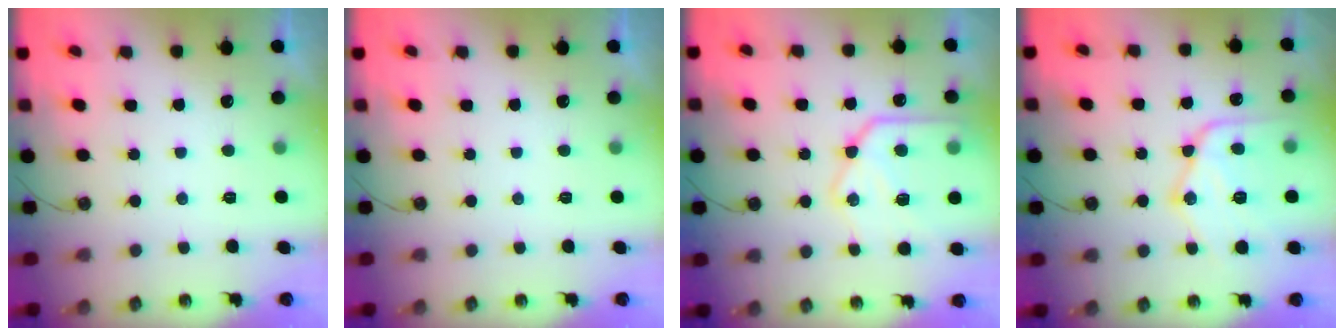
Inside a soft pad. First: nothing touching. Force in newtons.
{"total": 0.0}
{"total": 18.3, "press": 18.2, "slide": 1.7}
{"total": 17.2, "press": 17.1, "slide": 1.7}